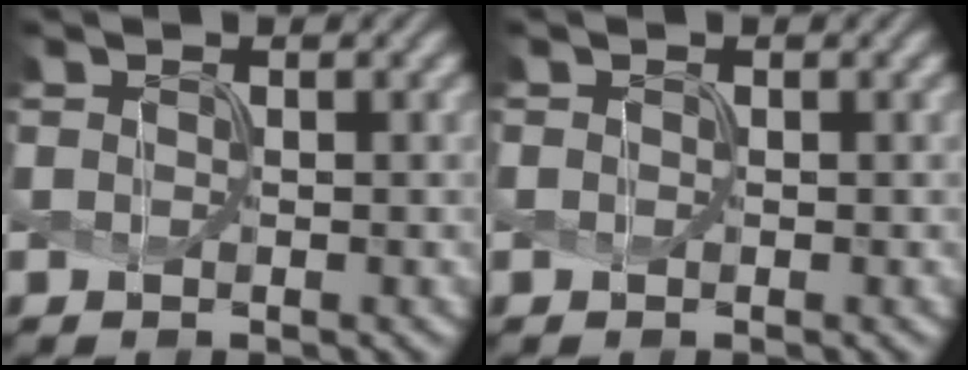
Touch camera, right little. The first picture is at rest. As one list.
[{"total": 0.0}]